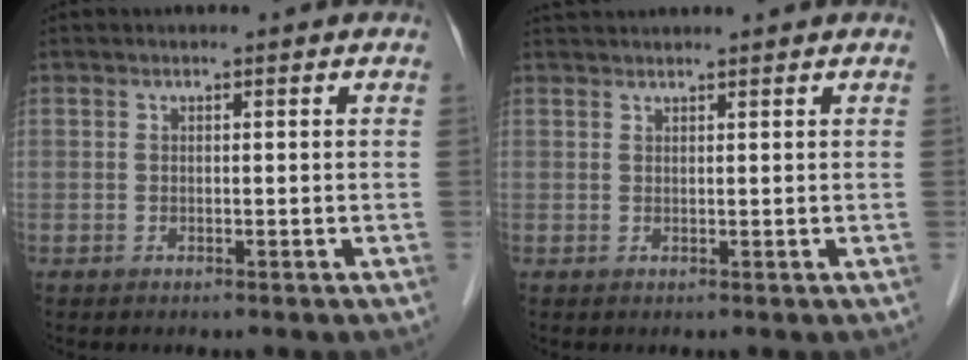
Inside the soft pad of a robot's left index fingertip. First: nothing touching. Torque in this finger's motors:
{"motor_torque": [-1.00, -1.14, 0.08, 0.03]}